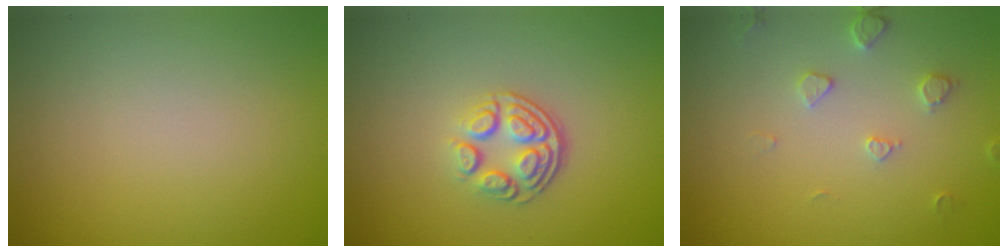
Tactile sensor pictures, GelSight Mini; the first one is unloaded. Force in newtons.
{"total": 3.7, "press": 2.5, "slide": 2.7}
{"total": 1.9, "press": 1.8, "slide": 0.3}